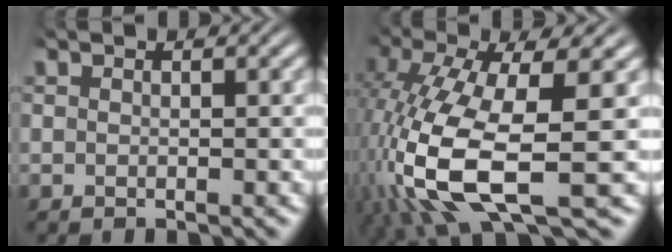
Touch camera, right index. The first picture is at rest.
{"total": 10.3, "force": [-2.7, 4.8, 8.6], "torque": [-0.200, -0.062, -0.007]}